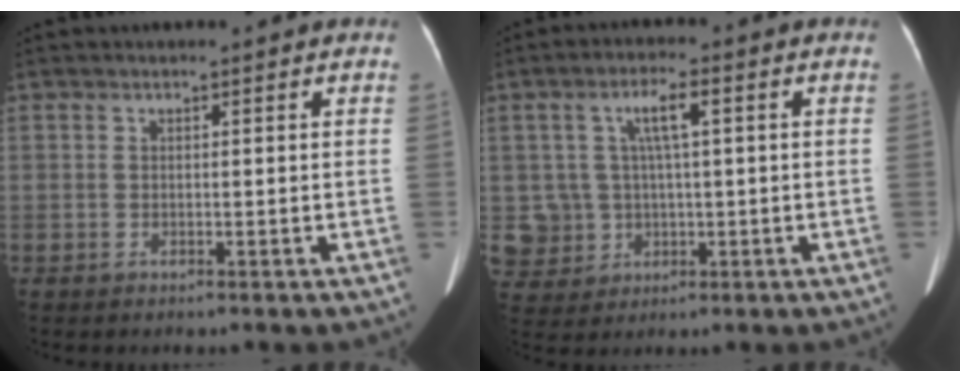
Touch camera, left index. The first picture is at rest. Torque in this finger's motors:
{"motor_torque": [0.85, -0.05, 0.48, 0.04]}